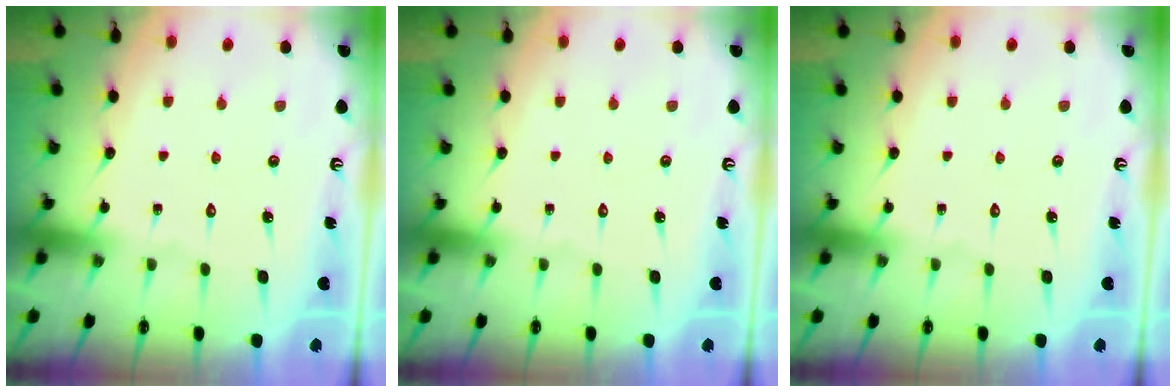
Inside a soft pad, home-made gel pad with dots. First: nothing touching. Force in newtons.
{"total": 0.0}
{"total": 0.0}